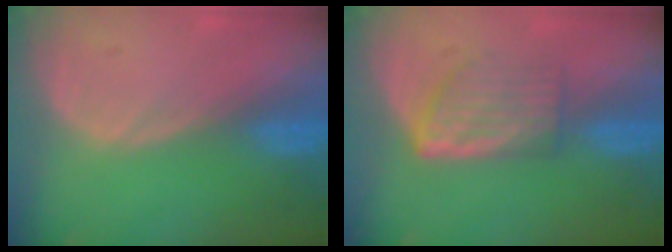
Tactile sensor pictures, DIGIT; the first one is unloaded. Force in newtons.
{"total": 5.9, "press": 5.3, "slide": 2.6}